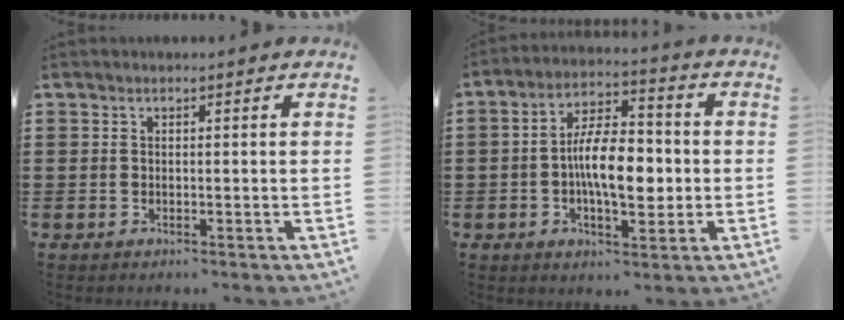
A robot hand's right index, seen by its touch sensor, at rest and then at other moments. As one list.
[{"total": 9.2, "force": [-1.0, 4.3, 8.1], "torque": [-0.137, 0.004, -0.021]}]